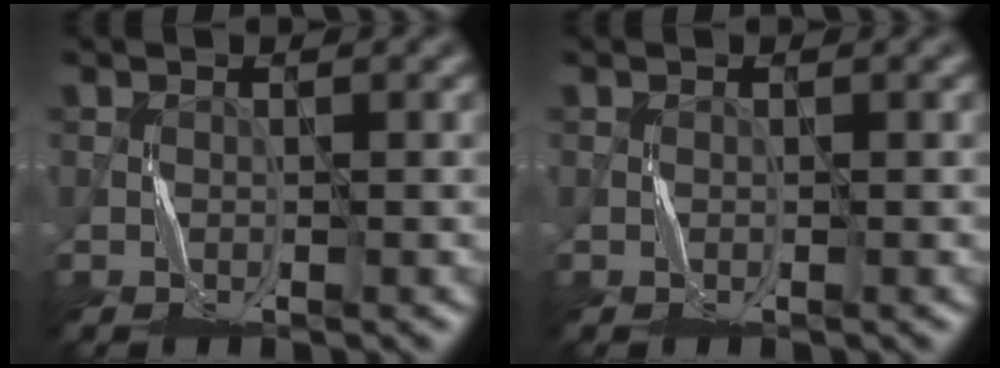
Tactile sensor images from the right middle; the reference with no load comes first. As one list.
[{"total": 0.0}]